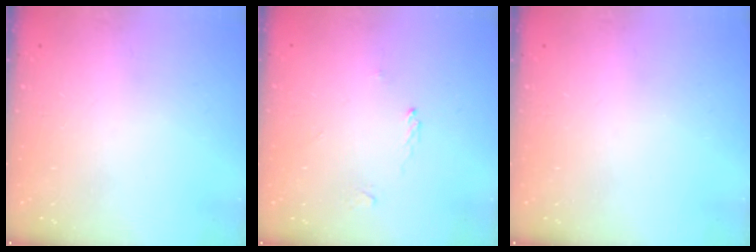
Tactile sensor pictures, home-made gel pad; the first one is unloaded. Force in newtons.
{"total": 1.9, "press": 1.9, "slide": 0.5}
{"total": 0.0}